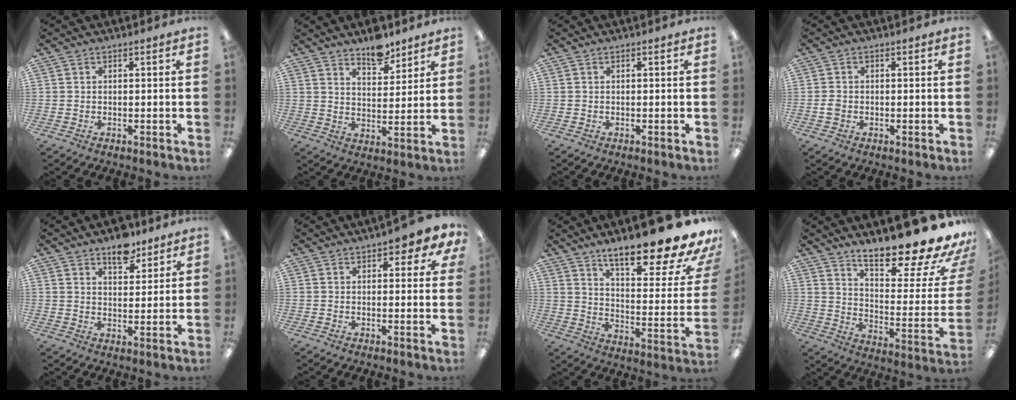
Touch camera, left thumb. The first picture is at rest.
{"total": 8.1, "force": [6.6, 3.5, 3.2], "torque": [-0.025, -0.047, 0.112]}
{"total": 0.0}
{"total": 1.7, "force": [-0.4, 1.4, 0.9], "torque": [-0.016, 0.004, -0.007]}
{"total": 7.6, "force": [5.9, 3.6, 3.2], "torque": [-0.023, -0.037, 0.099]}
{"total": 4.8, "force": [2.7, 1.9, 3.4], "torque": [-0.046, -0.004, 0.045]}
{"total": 21.2, "force": [16.6, 4.7, 12.3], "torque": [-0.164, -0.130, 0.268]}
{"total": 21.2, "force": [17.0, 4.6, 11.9], "torque": [-0.156, -0.134, 0.274]}